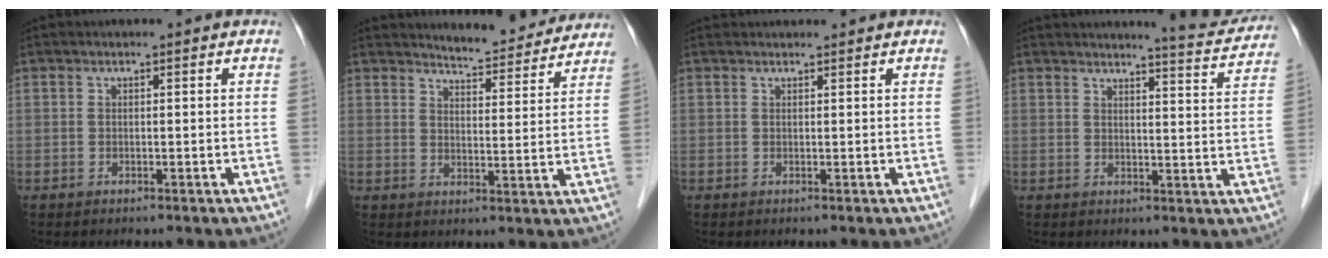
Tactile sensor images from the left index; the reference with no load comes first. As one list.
[{"total": 9.9, "force": [9.6, 1.5, 2.0], "torque": [-0.022, -0.016, 0.114]}, {"total": 2.2, "force": [2.2, 0.3, 0.2], "torque": [-0.008, 0.023, 0.031]}, {"total": 7.9, "force": [7.7, 0.1, 1.5], "torque": [-0.023, -0.027, 0.081]}]